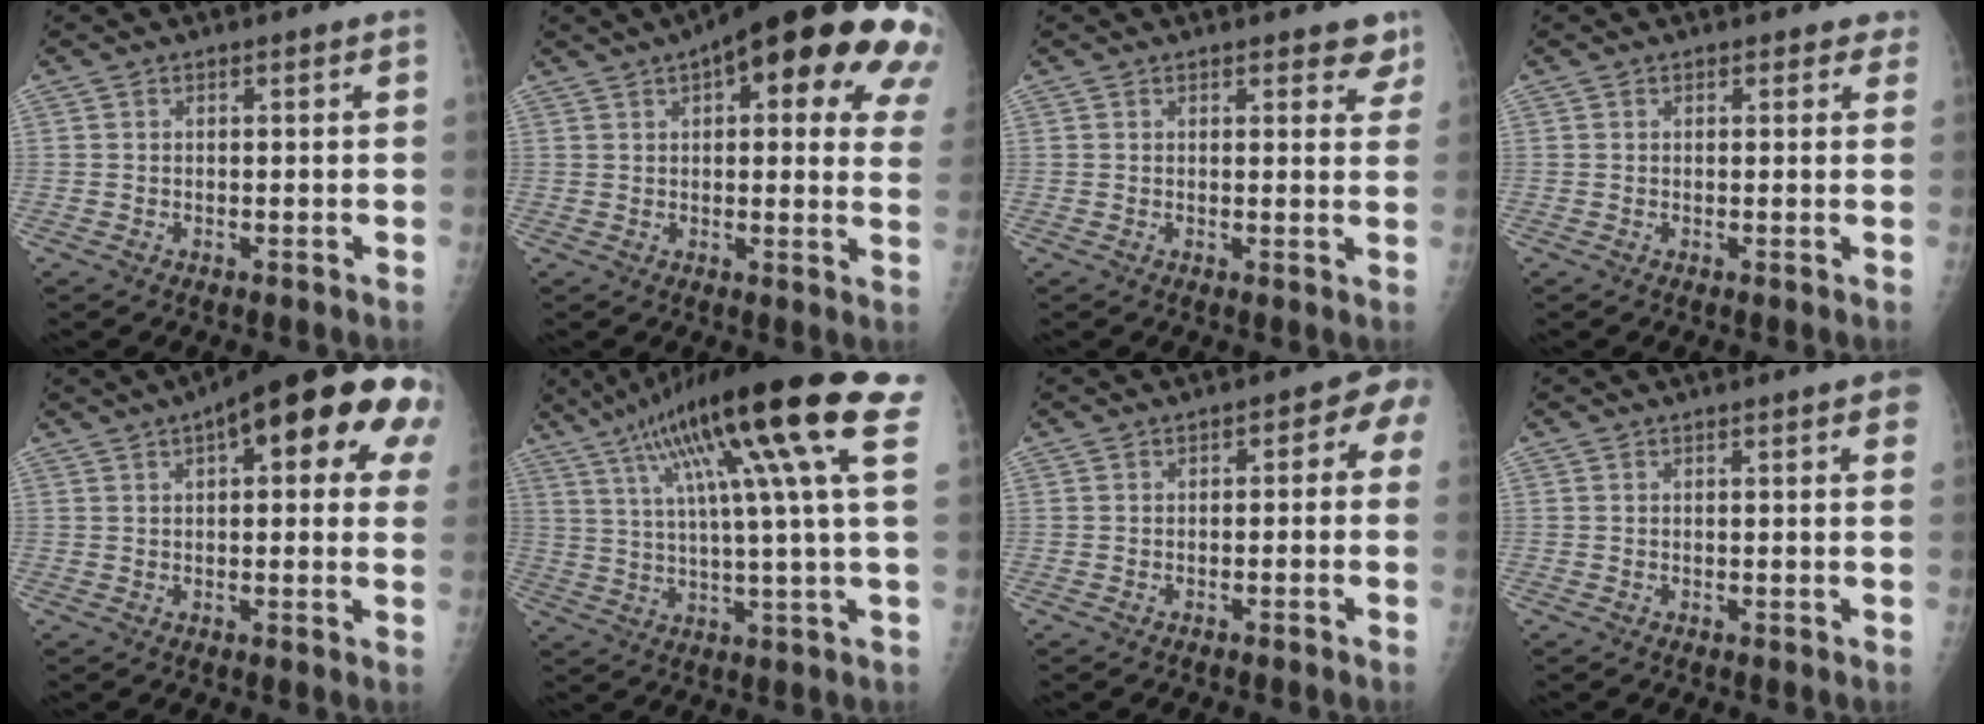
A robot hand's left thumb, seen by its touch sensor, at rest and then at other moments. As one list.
[{"total": 27.1, "force": [13.2, 8.9, 21.9], "torque": [-0.217, 0.017, 0.162]}, {"total": 3.8, "force": [2.9, 1.7, 1.7], "torque": [0.014, -0.013, 0.028]}, {"total": 1.9, "force": [1.5, 1.2, 0.3], "torque": [0.021, -0.004, 0.007]}, {"total": 22.5, "force": [8.9, 8.0, 19.1], "torque": [-0.240, 0.022, 0.108]}, {"total": 24.5, "force": [12.1, 2.2, 21.2], "torque": [-0.340, 0.004, 0.180]}, {"total": 4.5, "force": [-0.4, 2.8, 3.5], "torque": [-0.014, 0.028, -0.016]}, {"total": 3.5, "force": [1.9, 0.6, 2.8], "torque": [-0.023, 0.002, 0.018]}]